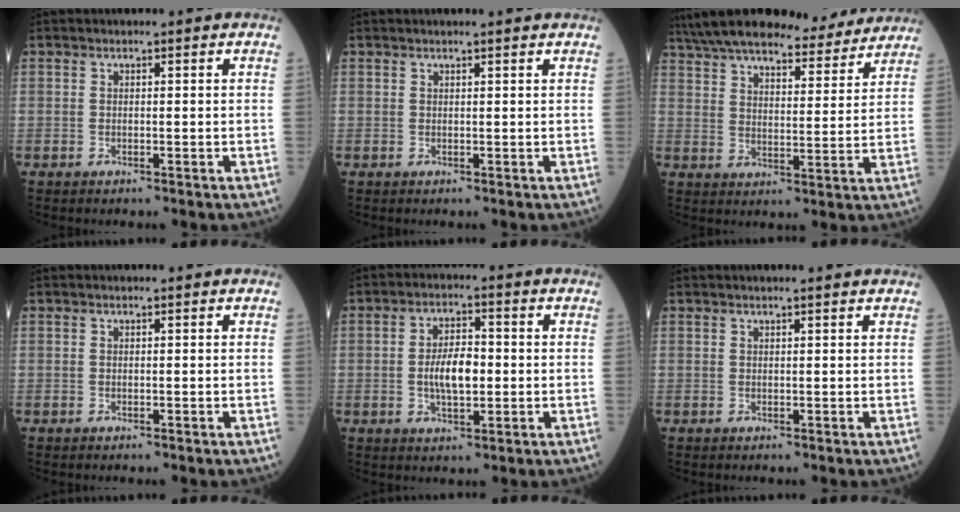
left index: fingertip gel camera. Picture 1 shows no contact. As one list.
[{"total": 1.5, "force": [1.4, -0.2, 0.7], "torque": [-0.014, 0.006, 0.020]}, {"total": 23.5, "force": [20.8, 5.1, 9.8], "torque": [-0.171, 0.020, 0.290]}, {"total": 0.0}, {"total": 6.4, "force": [-0.5, 2.6, 5.9], "torque": [-0.119, 0.006, -0.010]}, {"total": 1.8, "force": [1.6, -0.2, 0.8], "torque": [-0.014, 0.007, 0.021]}]